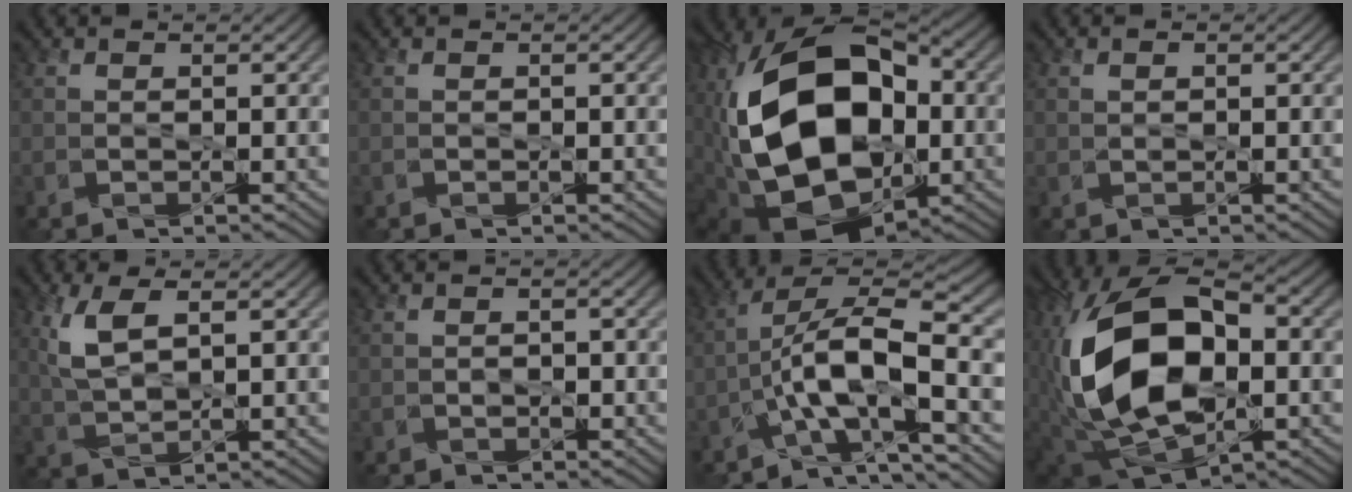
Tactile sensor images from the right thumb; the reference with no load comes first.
{"total": 0.0}
{"total": 21.0, "force": [-0.3, 14.0, 15.7], "torque": [-0.319, -0.011, 0.009]}
{"total": 0.6, "force": [0.1, 0.3, 0.5], "torque": [-0.012, 0.002, 0.005]}
{"total": 6.7, "force": [2.5, 2.8, 5.5], "torque": [-0.129, 0.012, 0.050]}
{"total": 1.1, "force": [-0.7, 0.8, 0.4], "torque": [0.008, 0.009, -0.014]}
{"total": 9.6, "force": [-3.9, 1.9, 8.5], "torque": [-0.148, 0.021, -0.072]}
{"total": 18.9, "force": [0.0, 11.6, 14.9], "torque": [-0.291, -0.010, 0.000]}